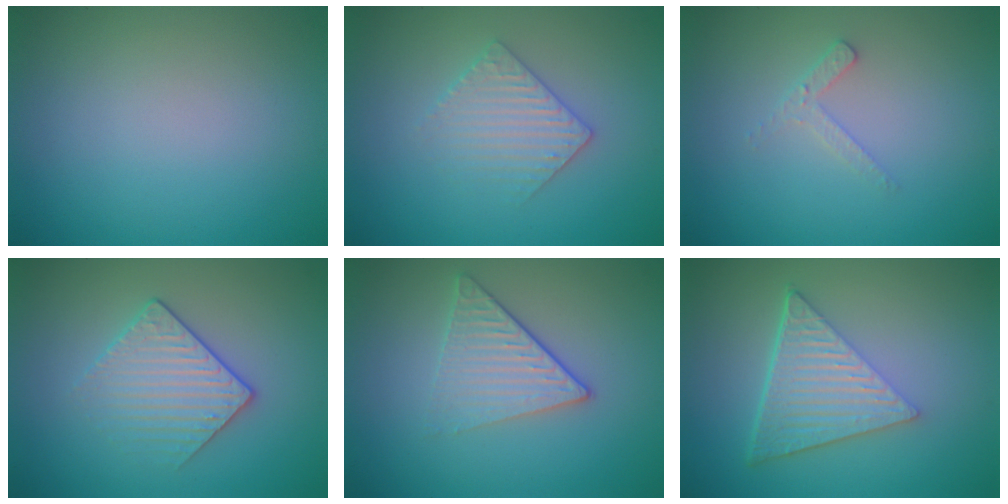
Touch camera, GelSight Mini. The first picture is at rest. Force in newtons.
{"total": 3.0, "press": 2.9, "slide": 0.6}
{"total": 1.6, "press": 1.5, "slide": 0.4}
{"total": 3.1, "press": 2.9, "slide": 1.2}
{"total": 3.4, "press": 2.8, "slide": 1.9}
{"total": 6.6, "press": 4.3, "slide": 5.0}